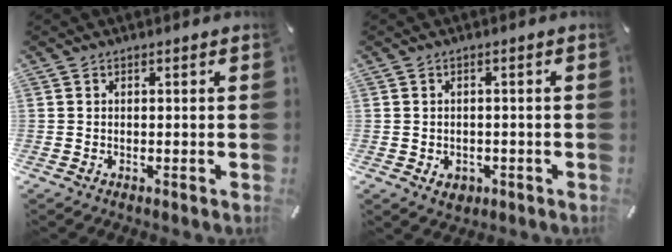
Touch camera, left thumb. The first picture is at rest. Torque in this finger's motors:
{"motor_torque": [0.16, 0.19, 0.02, 0.02, 0.01]}